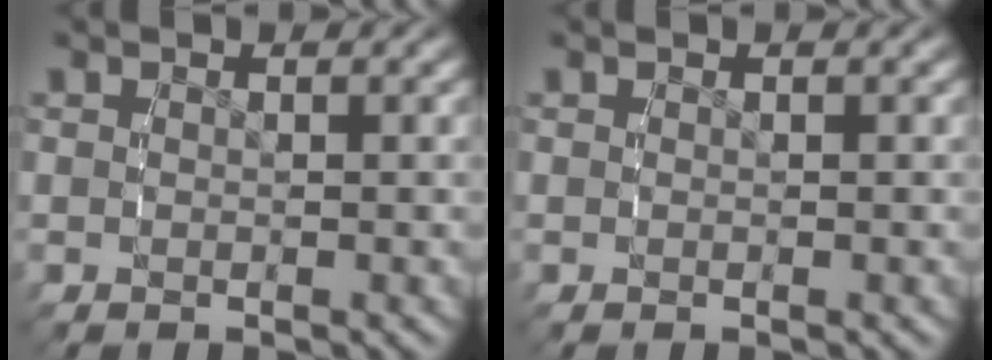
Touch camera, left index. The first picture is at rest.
{"total": 0.0}